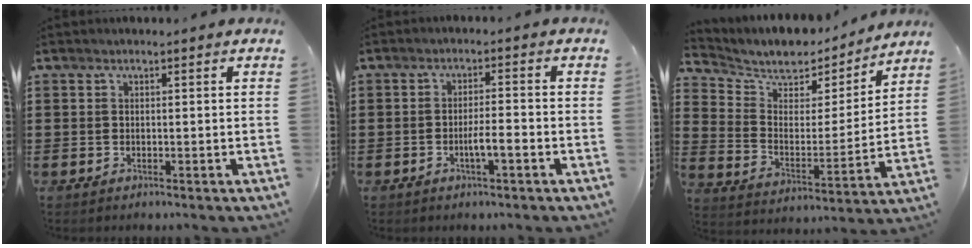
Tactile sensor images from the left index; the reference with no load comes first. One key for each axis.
{"total": 3.2, "fx": -1.4, "fy": 0.4, "fz": 2.9, "tx": -0.059, "ty": 0.000, "tz": -0.028}
{"total": 7.3, "fx": 6.6, "fy": 2.8, "fz": 1.4, "tx": -0.071, "ty": -0.046, "tz": 0.114}